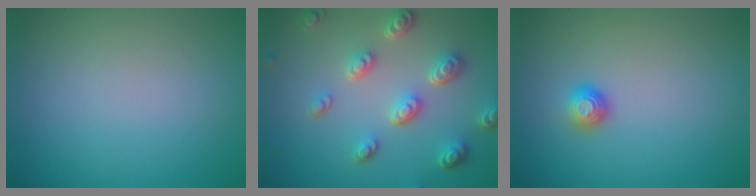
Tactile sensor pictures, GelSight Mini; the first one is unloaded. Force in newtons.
{"total": 5.0, "press": 3.7, "slide": 3.3}
{"total": 1.3, "press": 1.0, "slide": 0.8}